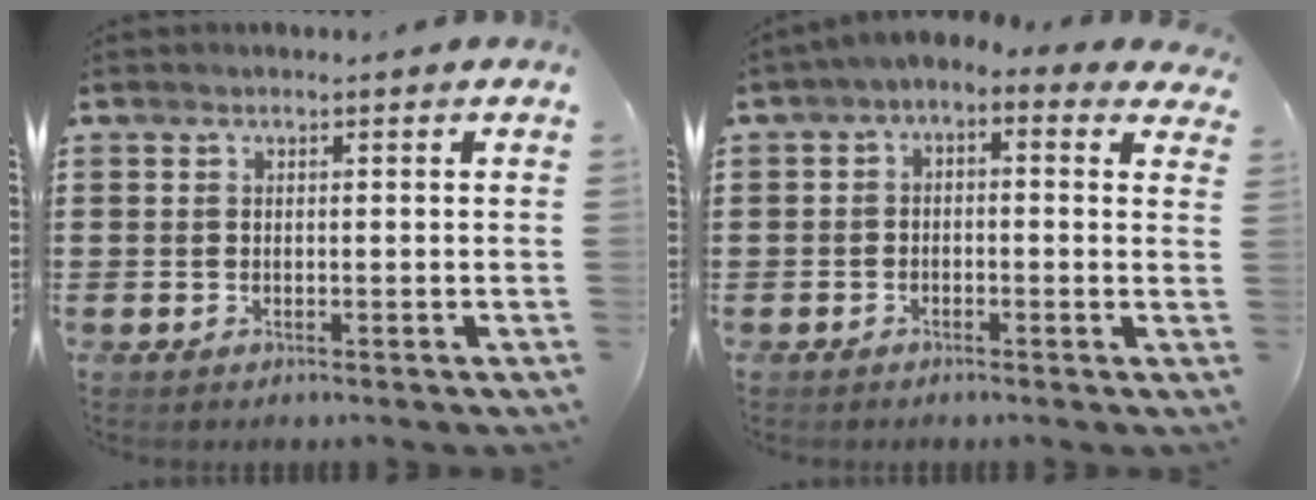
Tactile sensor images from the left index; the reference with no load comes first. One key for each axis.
{"total": 2.1, "fx": -1.9, "fy": 0.6, "fz": 0.8, "tx": -0.017, "ty": 0.005, "tz": -0.044}